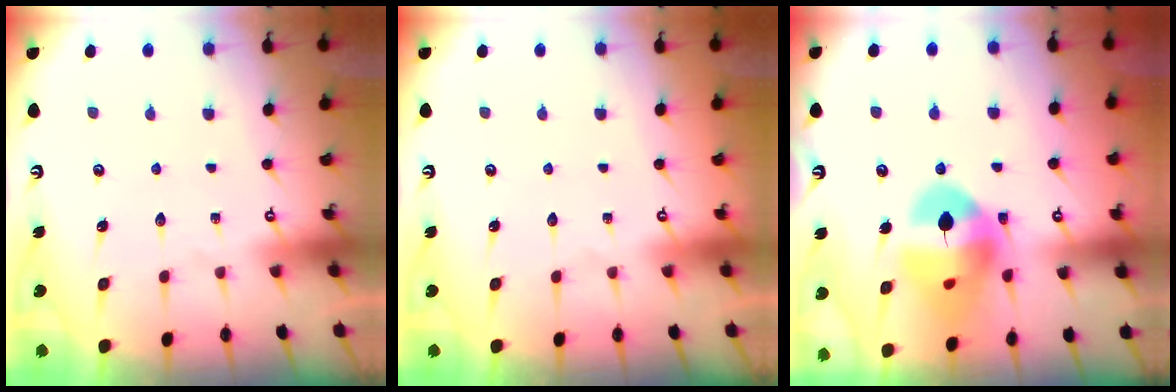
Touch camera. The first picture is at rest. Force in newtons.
{"total": 0.0}
{"total": 17.1, "press": 17.0, "slide": 2.0}